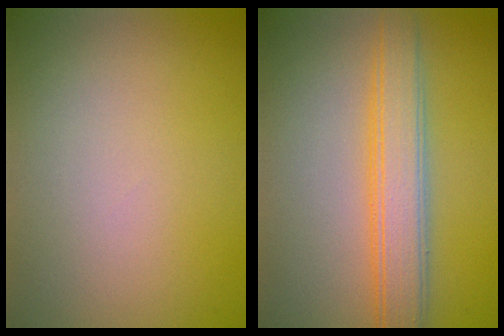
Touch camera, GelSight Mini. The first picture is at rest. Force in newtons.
{"total": 4.8, "press": 4.8, "slide": 0.1}